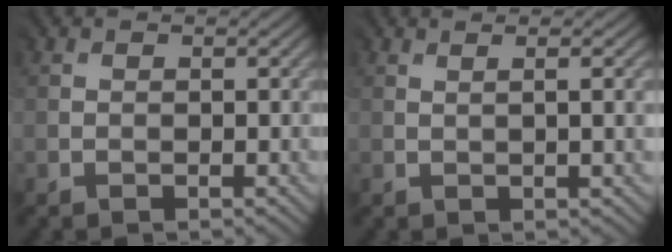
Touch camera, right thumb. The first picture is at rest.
{"total": 1.5, "force": [0.7, 0.1, 1.4], "torque": [-0.010, 0.011, 0.002]}